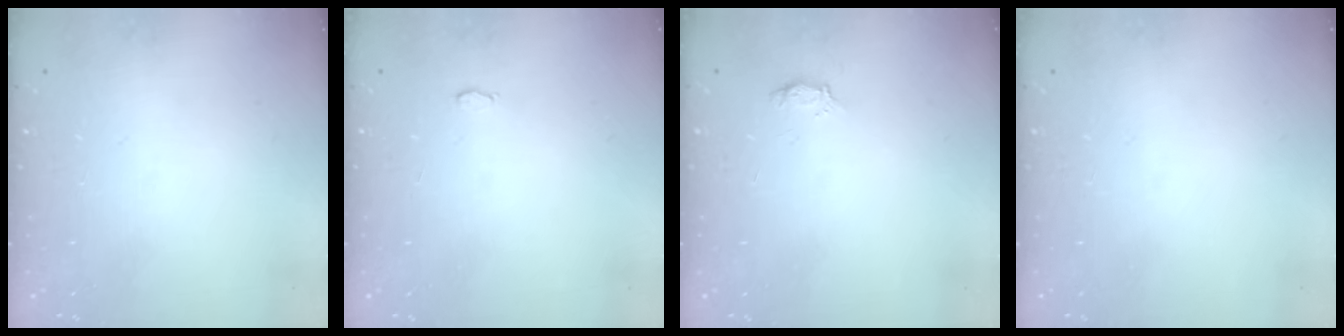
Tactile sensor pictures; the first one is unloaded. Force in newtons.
{"total": 2.8, "press": 2.8, "slide": 0.3}
{"total": 2.8, "press": 2.7, "slide": 0.4}
{"total": 0.0}